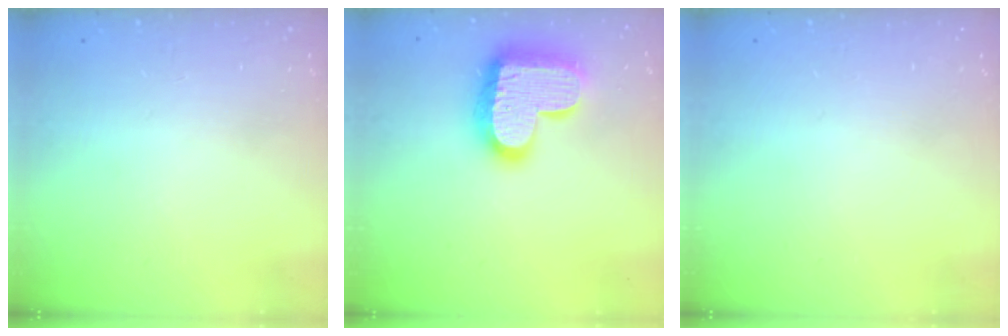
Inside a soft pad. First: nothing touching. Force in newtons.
{"total": 18.7, "press": 18.7, "slide": 1.2}
{"total": 0.0}